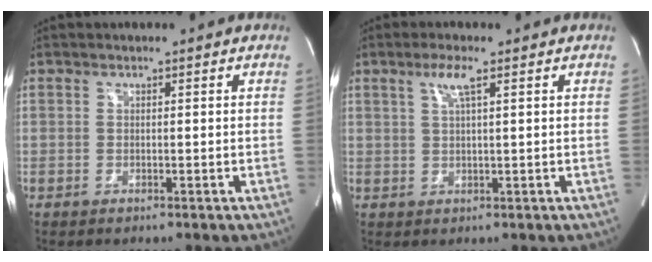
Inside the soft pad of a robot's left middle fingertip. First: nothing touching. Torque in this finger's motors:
{"motor_torque": [0.44, -0.04, 0.08, 0.05]}